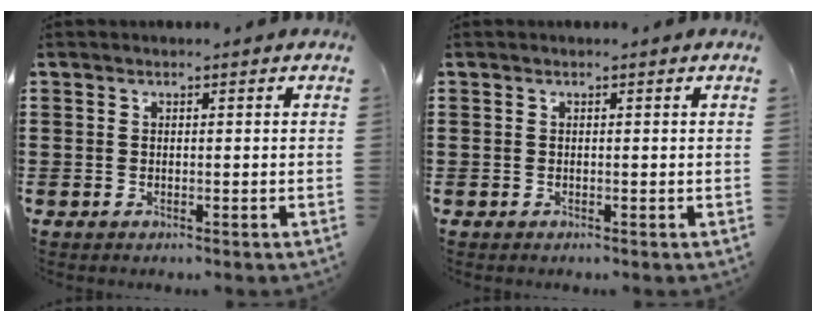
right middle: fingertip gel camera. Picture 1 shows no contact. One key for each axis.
{"total": 0.0}